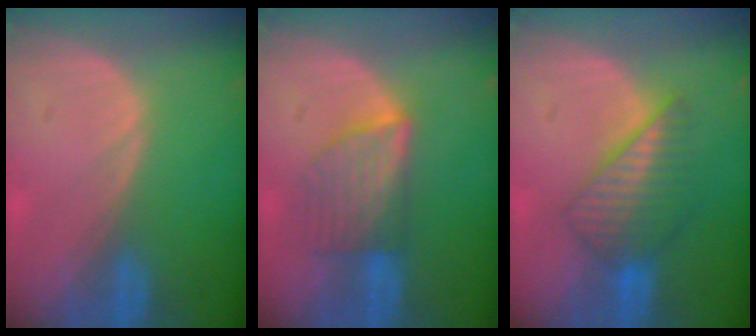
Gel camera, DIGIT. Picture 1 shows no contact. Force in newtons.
{"total": 6.0, "press": 5.9, "slide": 0.7}
{"total": 6.3, "press": 6.2, "slide": 0.6}